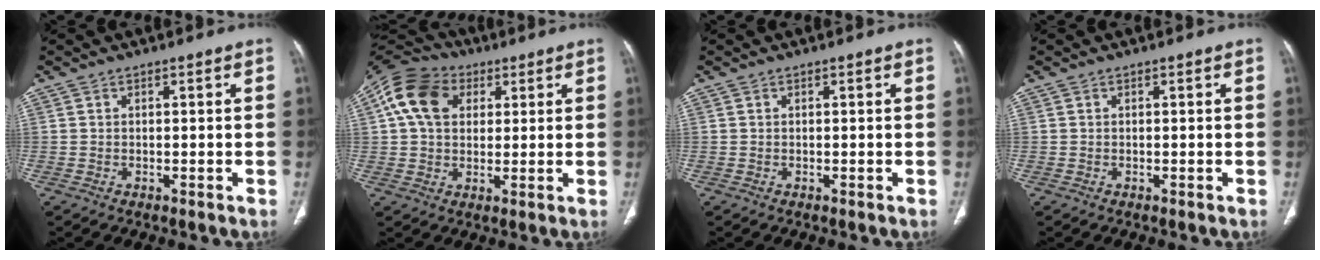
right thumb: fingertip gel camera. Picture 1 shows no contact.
{"total": 13.2, "force": [4.2, 9.7, 7.9], "torque": [-0.139, 0.013, 0.064]}
{"total": 0.0}
{"total": 0.0}